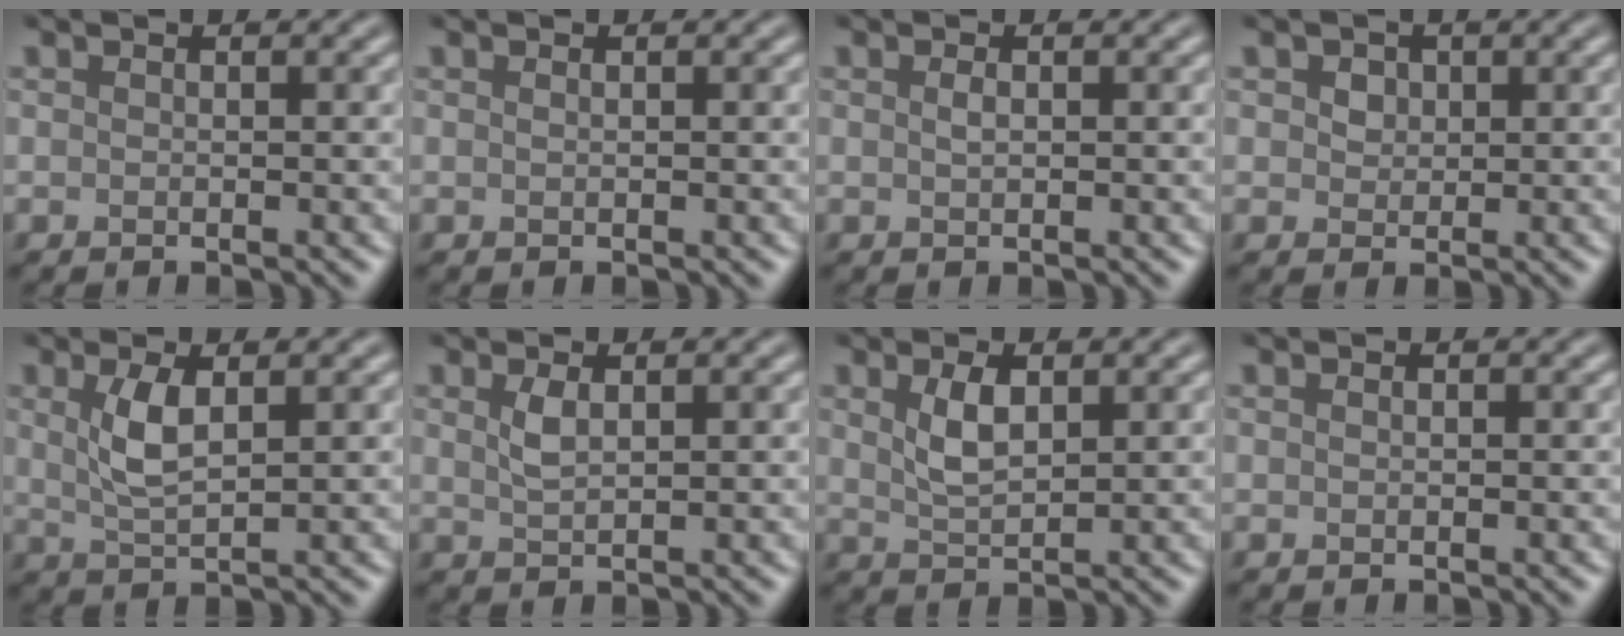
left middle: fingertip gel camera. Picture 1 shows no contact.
{"total": 0.0}
{"total": 0.7, "force": [0.2, 0.3, 0.6], "torque": [-0.014, 0.002, 0.003]}
{"total": 1.7, "force": [0.7, 1.3, 0.8], "torque": [-0.012, 0.007, 0.003]}
{"total": 3.2, "force": [1.0, 1.1, 2.8], "torque": [-0.063, 0.000, 0.022]}
{"total": 1.6, "force": [0.7, 0.6, 1.3], "torque": [-0.031, -0.001, 0.016]}
{"total": 2.7, "force": [1.1, 1.2, 2.2], "torque": [-0.050, 0.000, 0.025]}
{"total": 0.0}